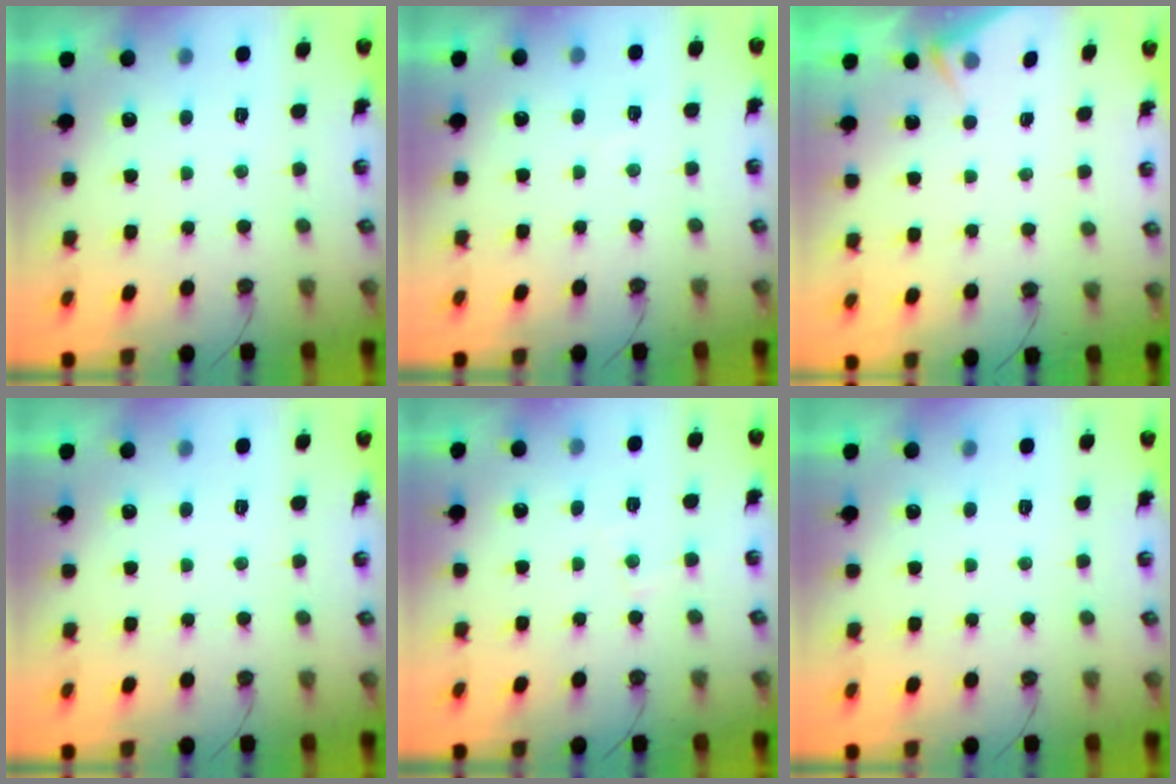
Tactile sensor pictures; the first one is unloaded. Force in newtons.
{"total": 3.3, "press": 3.2, "slide": 0.6}
{"total": 3.7, "press": 3.6, "slide": 0.5}
{"total": 0.0}
{"total": 4.3, "press": 4.2, "slide": 0.7}
{"total": 0.0}